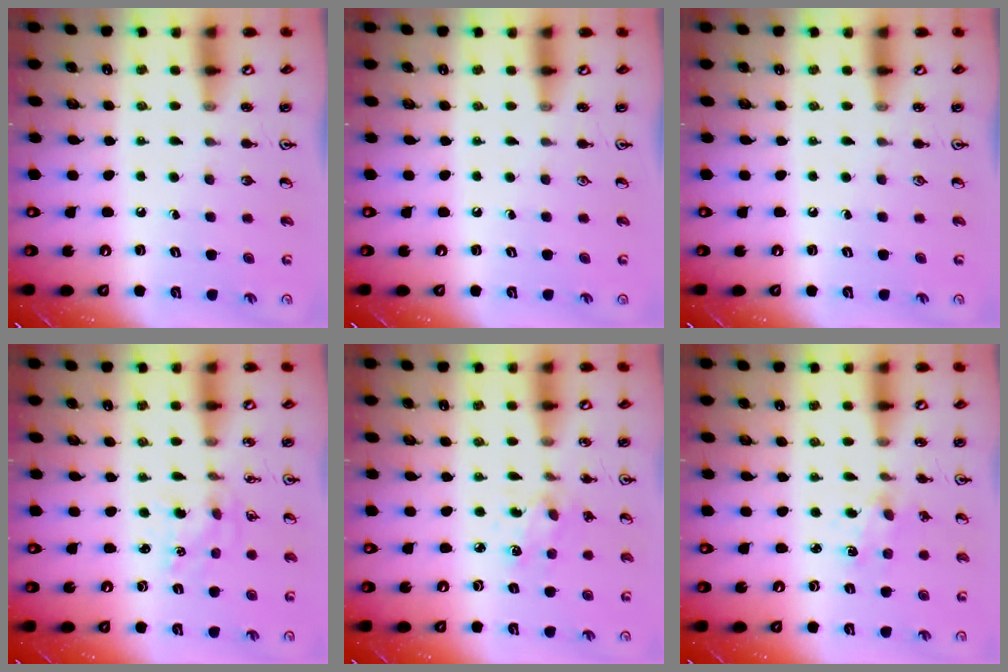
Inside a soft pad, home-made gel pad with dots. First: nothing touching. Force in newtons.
{"total": 0.0}
{"total": 0.0}
{"total": 1.5, "press": 1.5, "slide": 0.2}
{"total": 2.3, "press": 2.2, "slide": 0.5}
{"total": 1.5, "press": 1.4, "slide": 0.4}